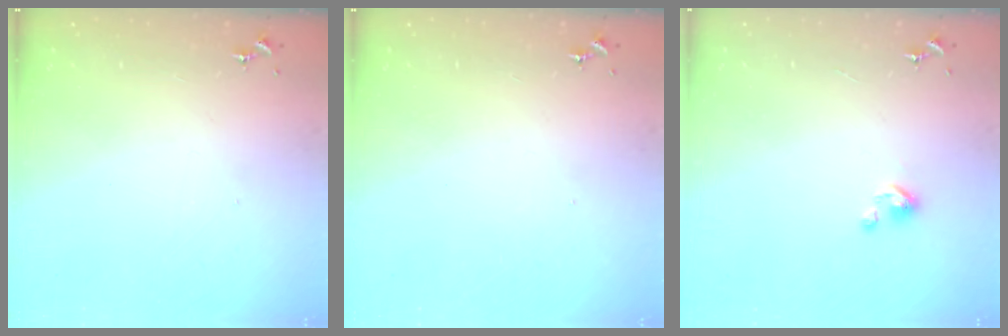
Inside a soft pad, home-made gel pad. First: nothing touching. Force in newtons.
{"total": 0.0}
{"total": 2.4, "press": 2.4, "slide": 0.2}